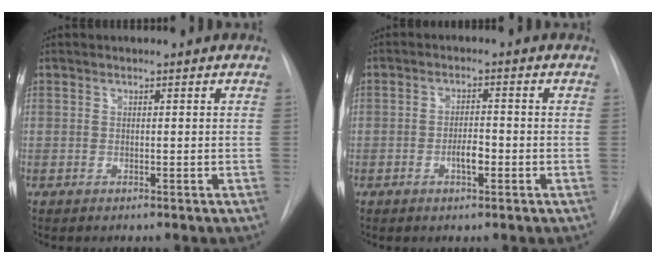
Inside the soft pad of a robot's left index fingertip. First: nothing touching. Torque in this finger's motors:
{"motor_torque": [0.10, 0.13, 0.06, 0.04]}